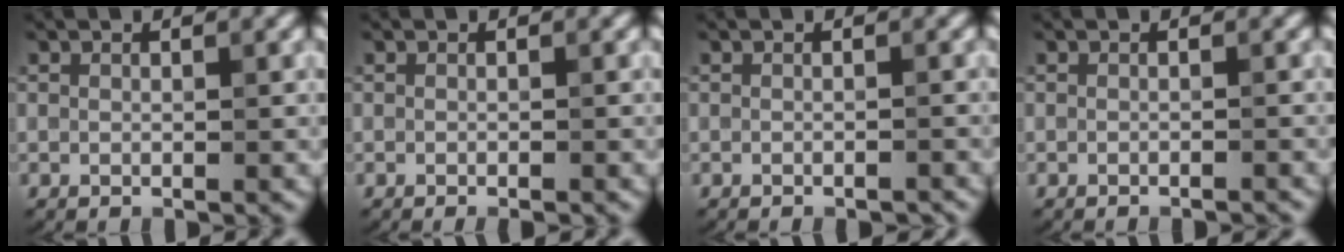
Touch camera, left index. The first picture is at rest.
{"total": 0.9, "force": [-0.6, 0.2, 0.7], "torque": [-0.008, -0.006, -0.010]}
{"total": 1.3, "force": [-1.1, 0.2, 0.6], "torque": [-0.001, -0.003, -0.016]}
{"total": 1.2, "force": [-1.0, 0.3, 0.7], "torque": [0.003, -0.004, -0.020]}